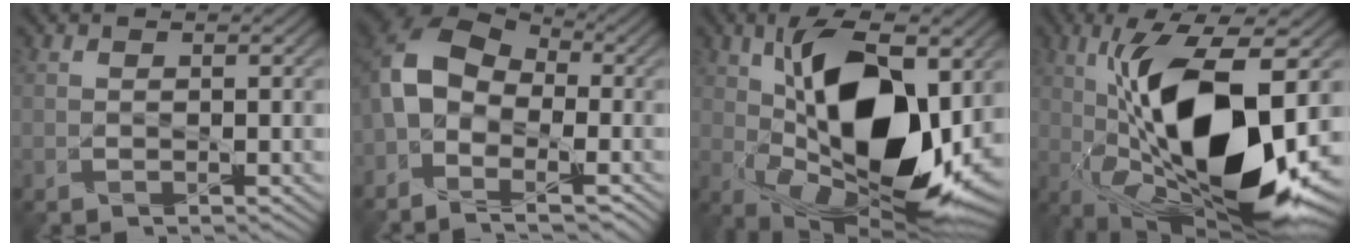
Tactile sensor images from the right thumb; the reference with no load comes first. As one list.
[{"total": 12.6, "force": [-2.3, 9.2, 8.2], "torque": [-0.184, -0.011, -0.045]}, {"total": 15.9, "force": [2.3, 7.8, 13.6], "torque": [-0.215, 0.007, 0.032]}, {"total": 16.5, "force": [0.1, 6.0, 15.3], "torque": [-0.267, 0.009, -0.005]}]